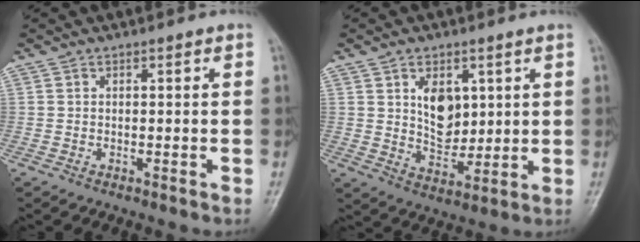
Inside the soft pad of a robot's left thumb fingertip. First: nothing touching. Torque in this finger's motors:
{"motor_torque": [2.16, 2.84, 0.46, -0.84, 0.32]}